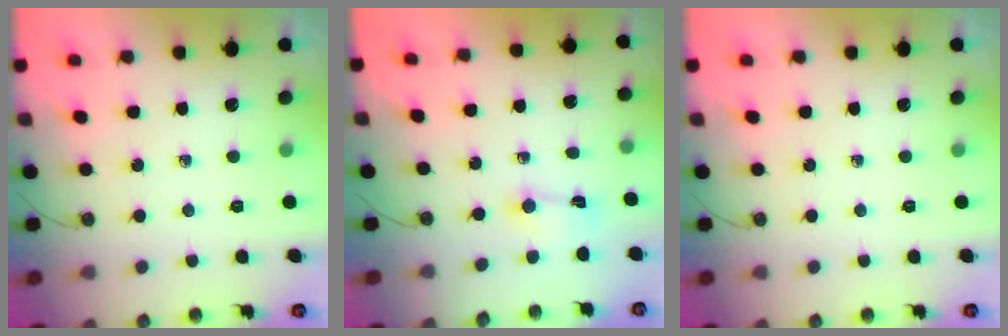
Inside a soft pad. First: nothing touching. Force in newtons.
{"total": 1.3, "press": 1.2, "slide": 0.5}
{"total": 0.0}